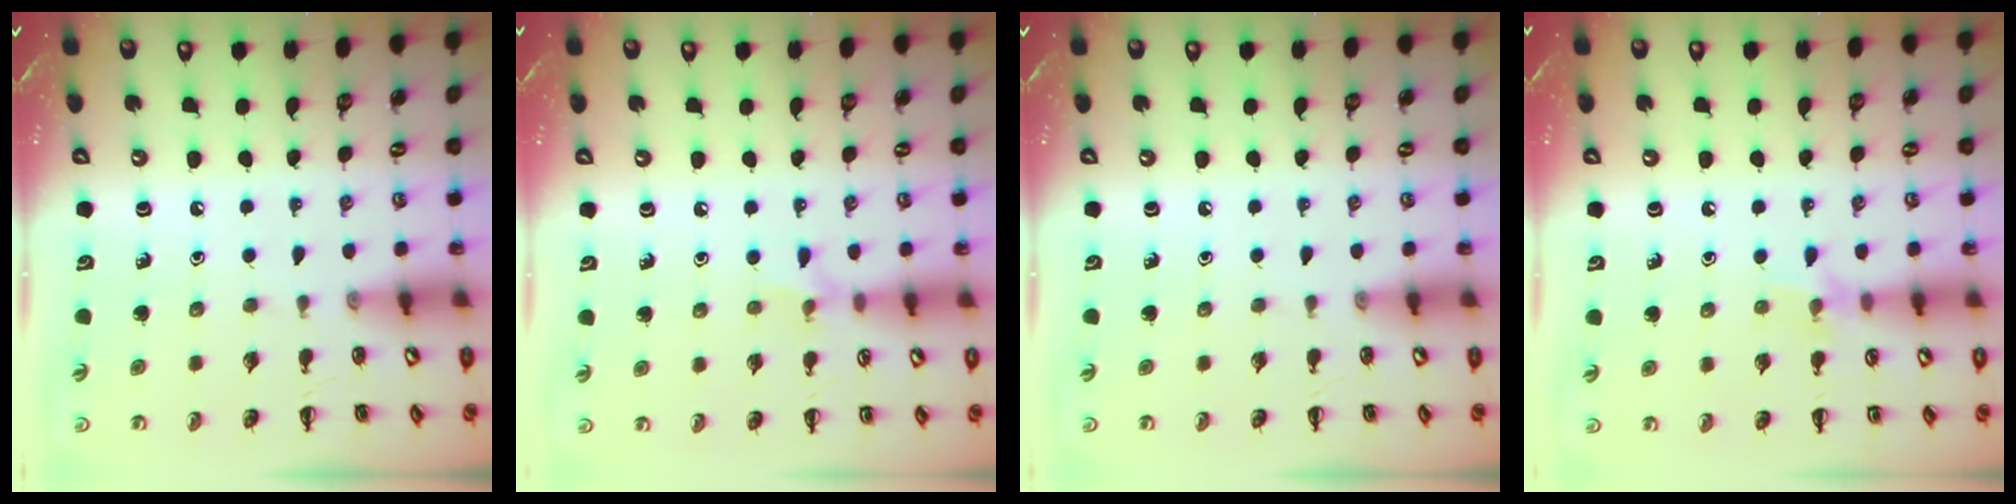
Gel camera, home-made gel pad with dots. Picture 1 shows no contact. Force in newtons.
{"total": 5.6, "press": 5.4, "slide": 1.5}
{"total": 0.0}
{"total": 6.3, "press": 6.1, "slide": 1.4}